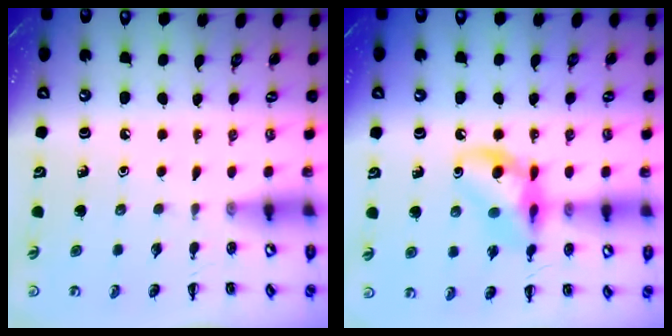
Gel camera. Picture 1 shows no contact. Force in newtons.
{"total": 12.5, "press": 12.4, "slide": 1.8}